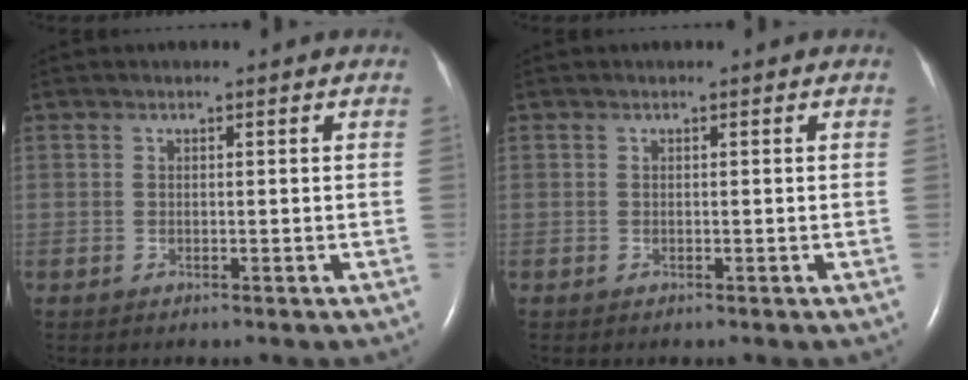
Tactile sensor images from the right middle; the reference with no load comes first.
{"total": 0.0}